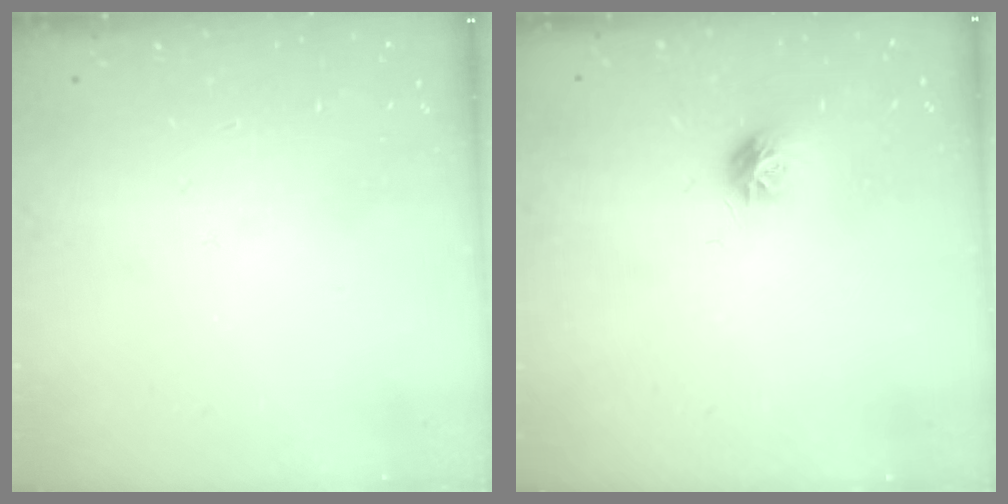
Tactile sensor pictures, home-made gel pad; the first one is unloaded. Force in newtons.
{"total": 7.7, "press": 7.7, "slide": 0.2}